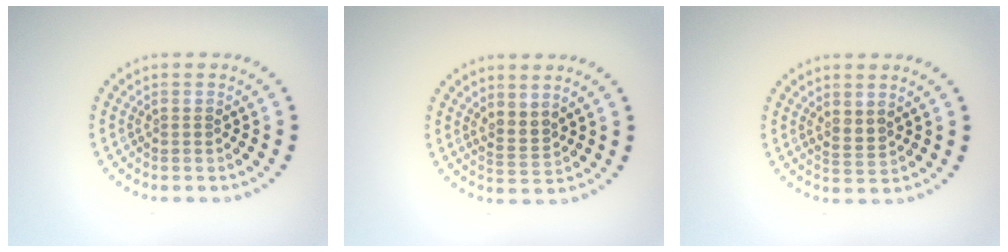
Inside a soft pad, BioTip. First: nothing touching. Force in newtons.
{"total": 2.0, "press": 1.4, "slide": 1.5}
{"total": 1.5, "press": 1.2, "slide": 0.9}